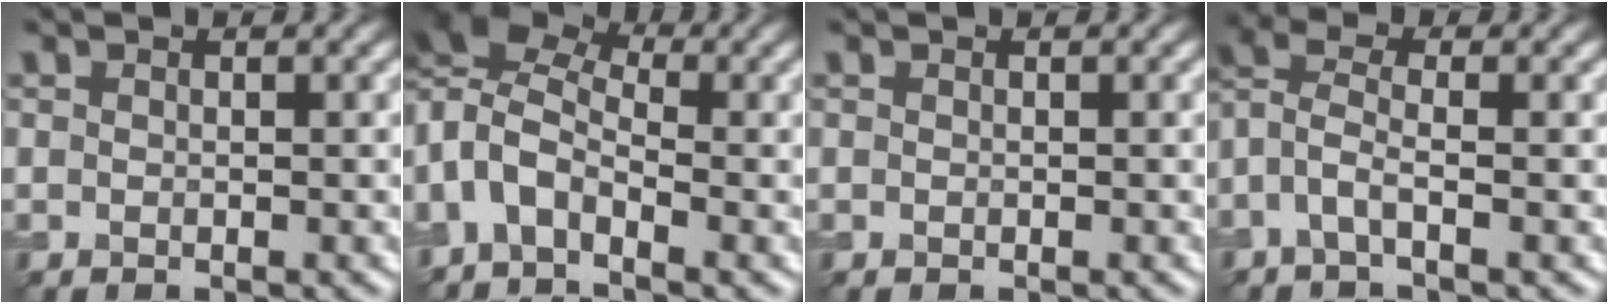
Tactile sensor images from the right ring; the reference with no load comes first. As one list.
[{"total": 7.1, "force": [-0.4, 3.9, 5.9], "torque": [-0.127, 0.013, -0.028]}, {"total": 0.0}, {"total": 2.8, "force": [-0.9, 0.7, 2.5], "torque": [-0.062, 0.008, -0.031]}]